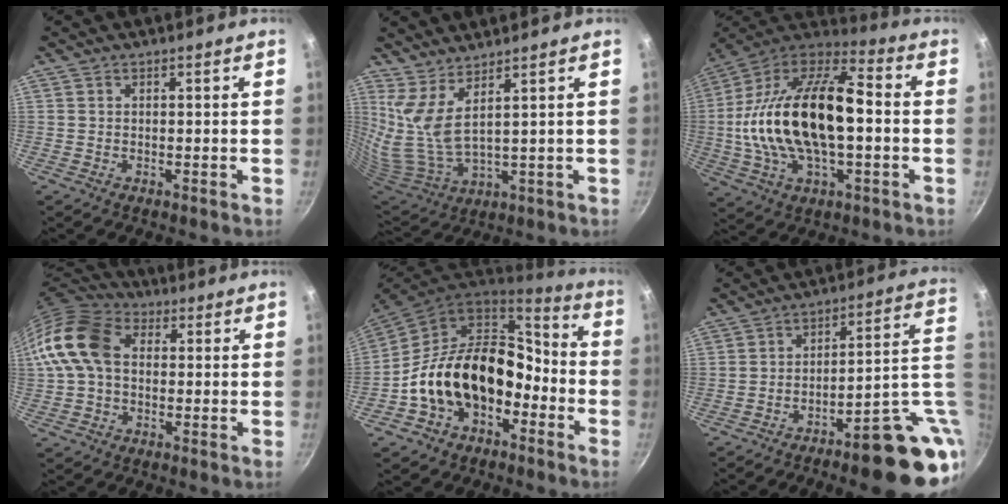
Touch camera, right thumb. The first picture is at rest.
{"total": 9.2, "force": [5.4, 1.9, 7.2], "torque": [-0.145, -0.057, 0.122]}
{"total": 26.6, "force": [-0.8, 13.4, 23.0], "torque": [-0.432, 0.038, -0.025]}
{"total": 13.4, "force": [1.2, 9.5, 9.3], "torque": [-0.162, 0.028, 0.003]}
{"total": 19.9, "force": [-5.7, 13.5, 13.4], "torque": [-0.191, 0.080, -0.097]}
{"total": 19.5, "force": [-5.2, 6.4, 17.7], "torque": [-0.183, 0.023, -0.062]}